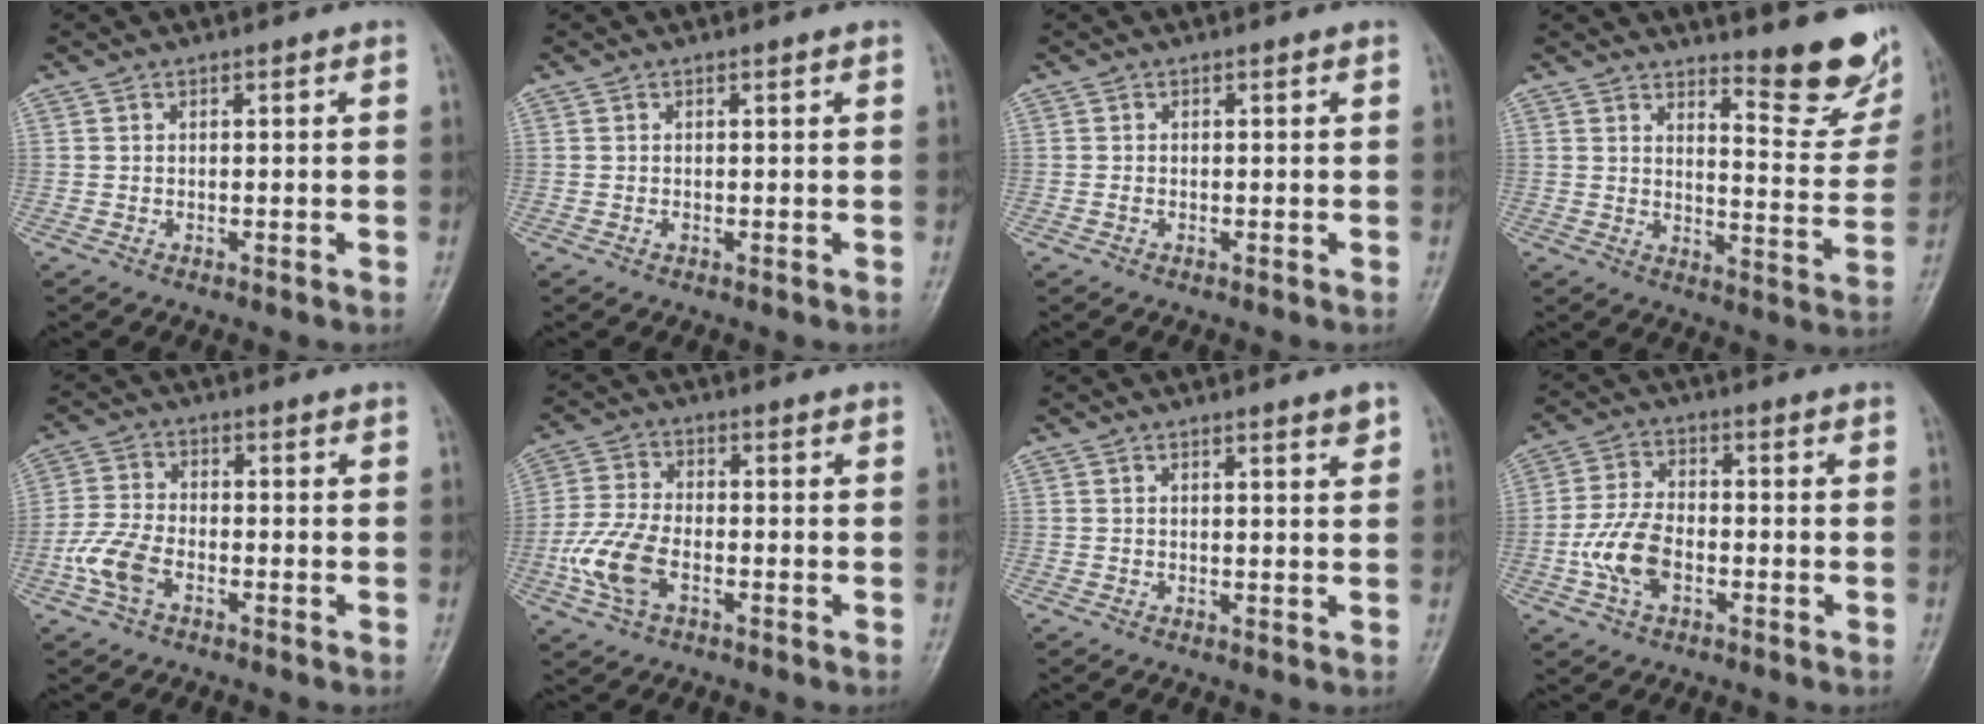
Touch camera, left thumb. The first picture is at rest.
{"total": 0.6, "force": [0.1, 0.3, 0.6], "torque": [-0.007, 0.002, 0.002]}
{"total": 0.0}
{"total": 12.0, "force": [10.0, 2.4, 6.2], "torque": [-0.050, -0.101, 0.127]}
{"total": 6.6, "force": [-3.0, 3.8, 4.5], "torque": [-0.101, 0.015, -0.064]}
{"total": 9.0, "force": [-3.3, 5.1, 6.7], "torque": [-0.150, 0.013, -0.067]}
{"total": 1.9, "force": [1.3, 0.2, 1.4], "torque": [-0.018, -0.009, 0.019]}
{"total": 8.2, "force": [-2.5, 4.9, 6.0], "torque": [-0.119, 0.017, -0.052]}